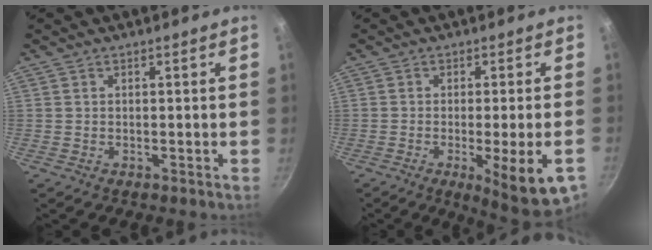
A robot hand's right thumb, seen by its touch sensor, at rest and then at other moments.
{"total": 11.7, "force": [-4.3, 1.9, 10.7], "torque": [-0.141, -0.003, -0.055]}